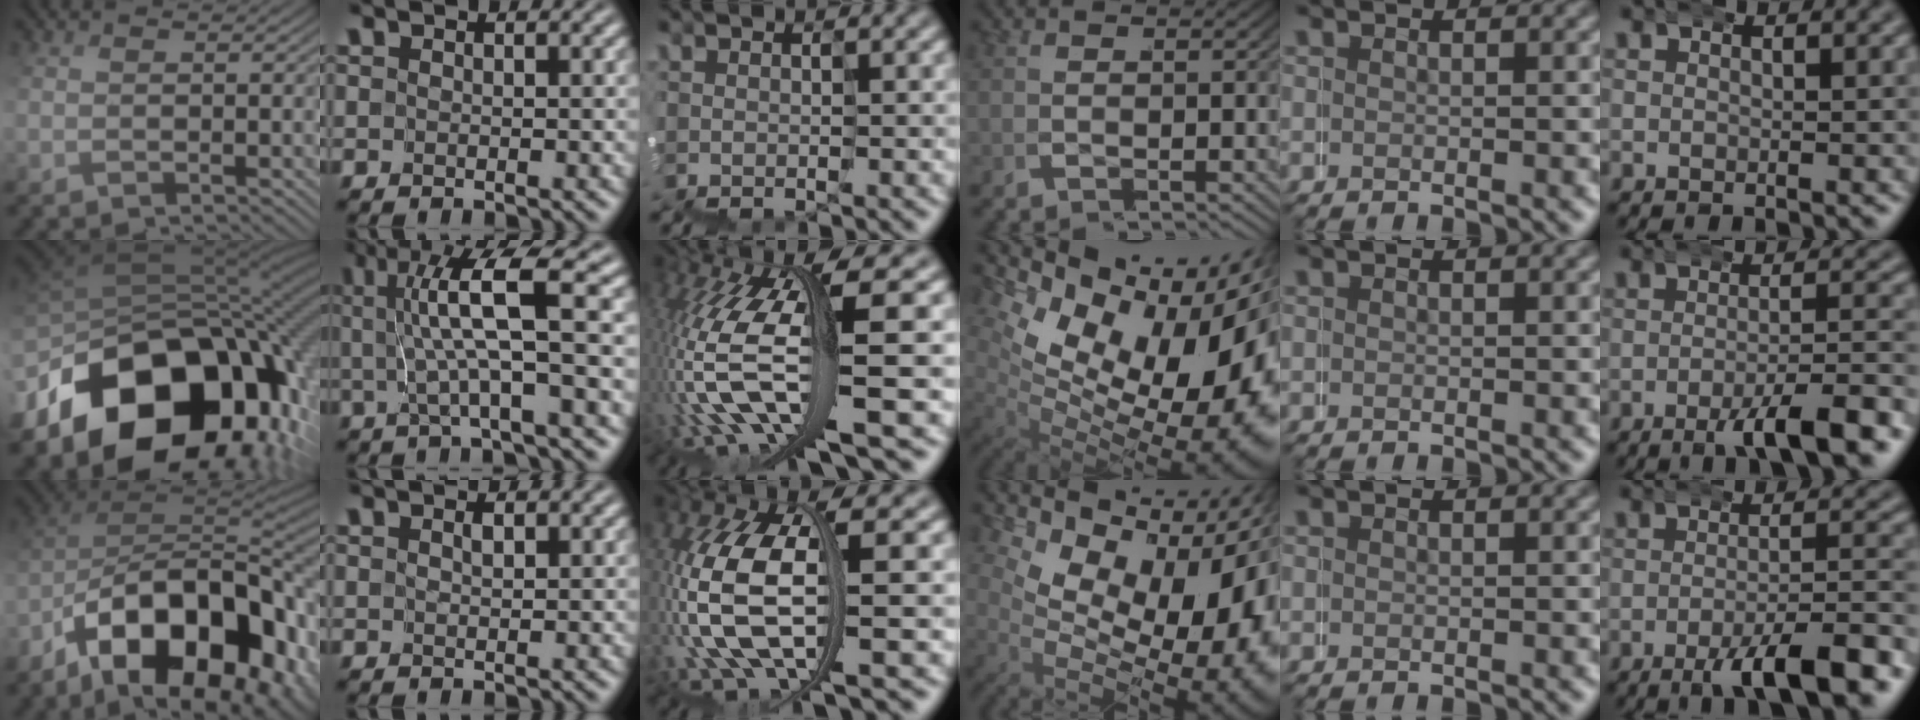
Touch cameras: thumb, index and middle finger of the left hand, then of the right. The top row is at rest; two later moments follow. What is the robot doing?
{"motion": "wrap", "object": "duck tape"}